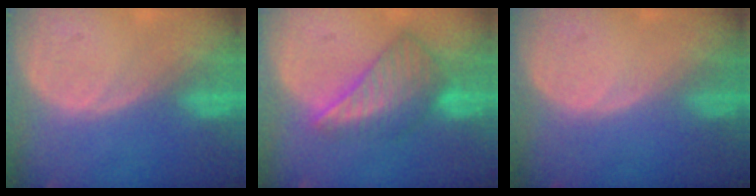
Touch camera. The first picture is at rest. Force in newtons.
{"total": 8.5, "press": 7.4, "slide": 4.1}
{"total": 0.0}